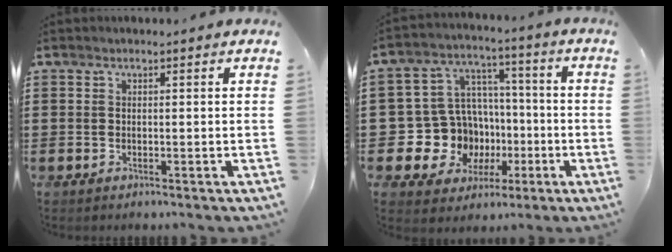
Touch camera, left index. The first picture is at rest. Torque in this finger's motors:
{"motor_torque": [0.65, 0.18, 0.25, 0.05]}